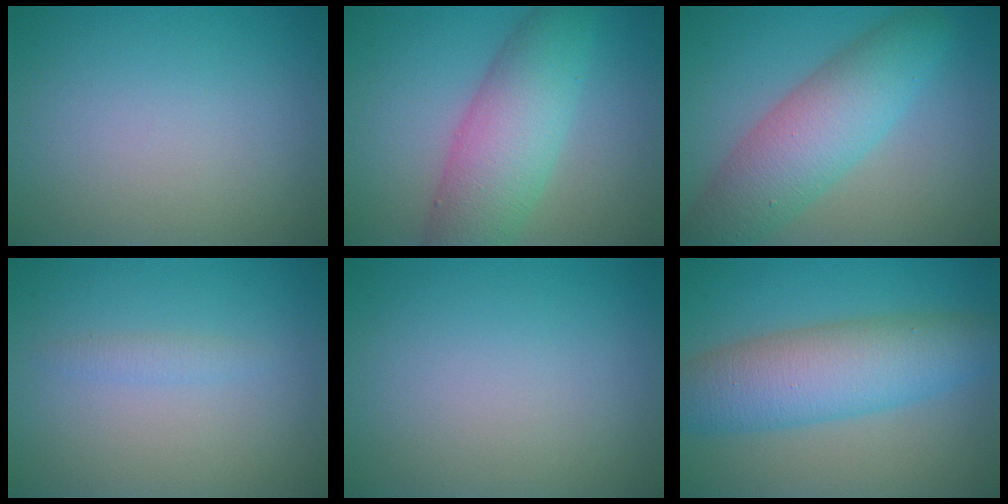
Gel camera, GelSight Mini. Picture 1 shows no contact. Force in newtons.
{"total": 7.3, "press": 7.3, "slide": 0.2}
{"total": 7.0, "press": 7.0, "slide": 0.3}
{"total": 1.0, "press": 1.0, "slide": 0.0}
{"total": 0.0}
{"total": 7.7, "press": 7.7, "slide": 0.3}